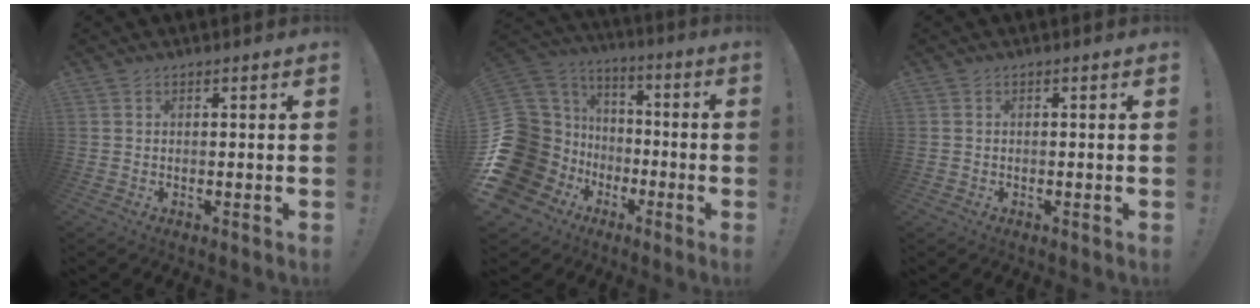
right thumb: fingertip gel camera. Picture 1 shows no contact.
{"total": 25.9, "force": [-5.1, 20.5, 15.0], "torque": [-0.287, 0.008, -0.013]}
{"total": 0.5, "force": [-0.4, 0.1, 0.3], "torque": [-0.004, 0.001, -0.007]}